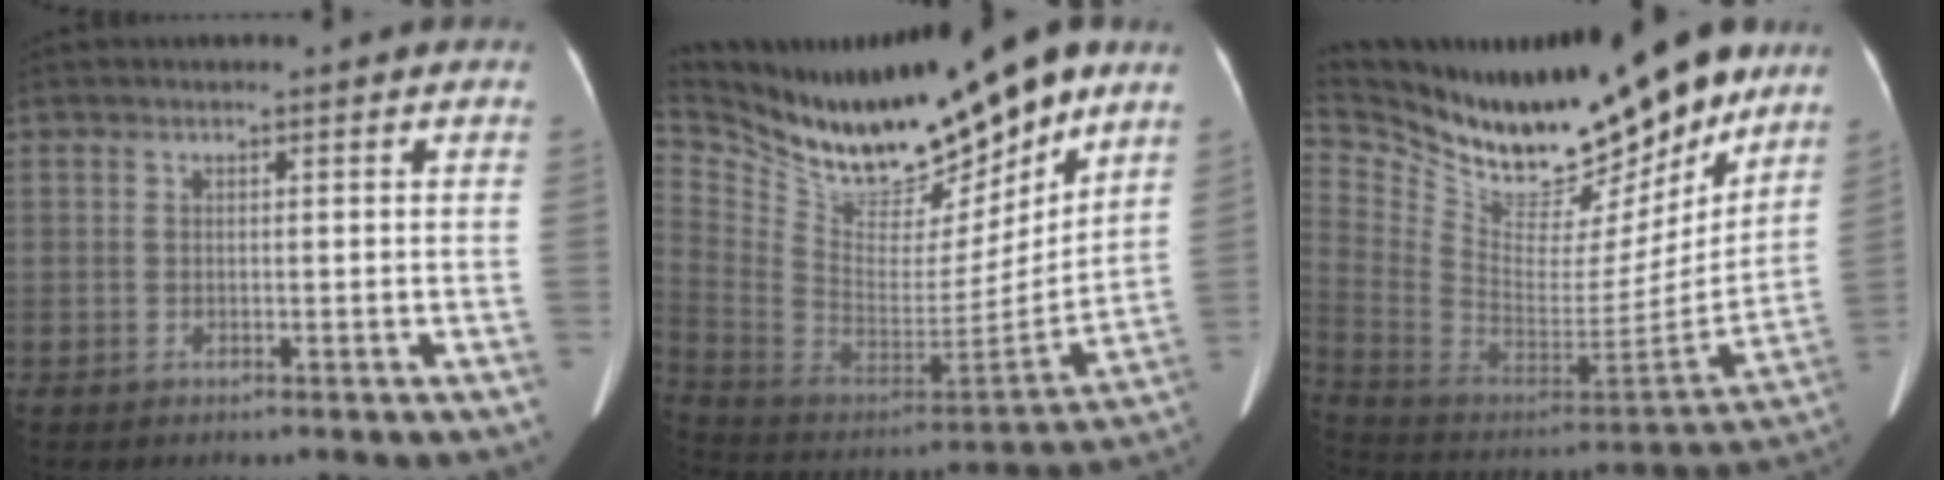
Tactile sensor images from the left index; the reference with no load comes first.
{"total": 23.9, "force": [19.1, 6.6, 12.7], "torque": [-0.238, -0.025, 0.322]}
{"total": 29.7, "force": [24.1, 10.0, 14.2], "torque": [-0.274, -0.022, 0.382]}